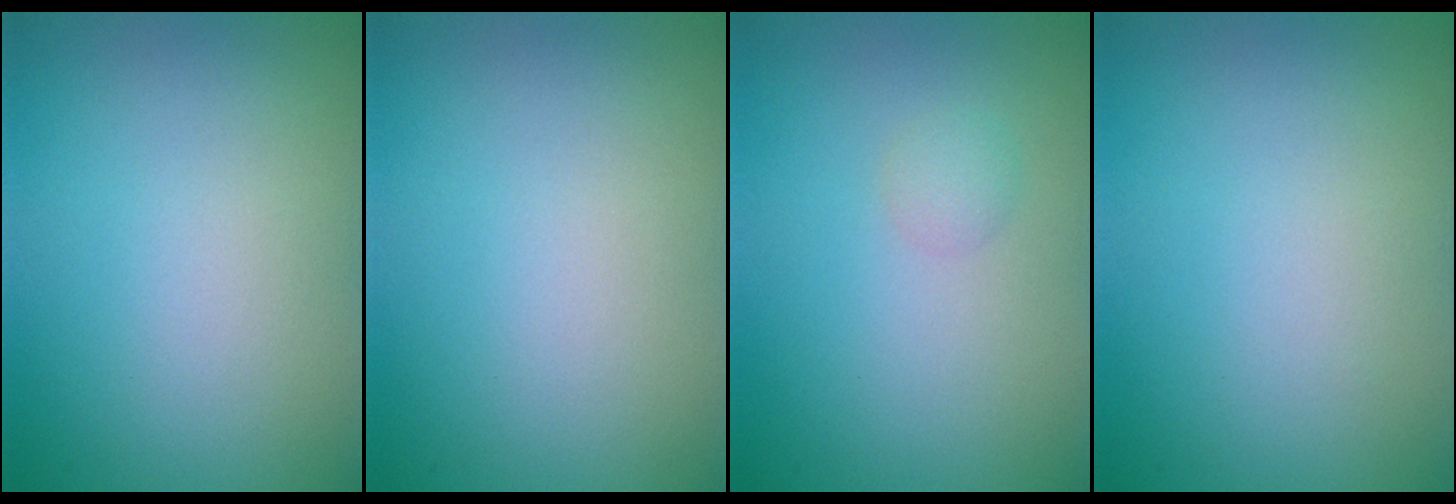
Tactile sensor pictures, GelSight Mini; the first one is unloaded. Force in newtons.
{"total": 0.0}
{"total": 1.0, "press": 1.0, "slide": 0.0}
{"total": 0.0}